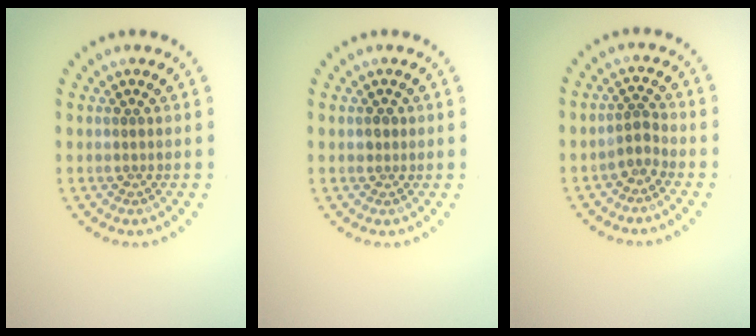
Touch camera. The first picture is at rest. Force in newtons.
{"total": 0.8, "press": 0.7, "slide": 0.4}
{"total": 1.8, "press": 1.2, "slide": 1.3}